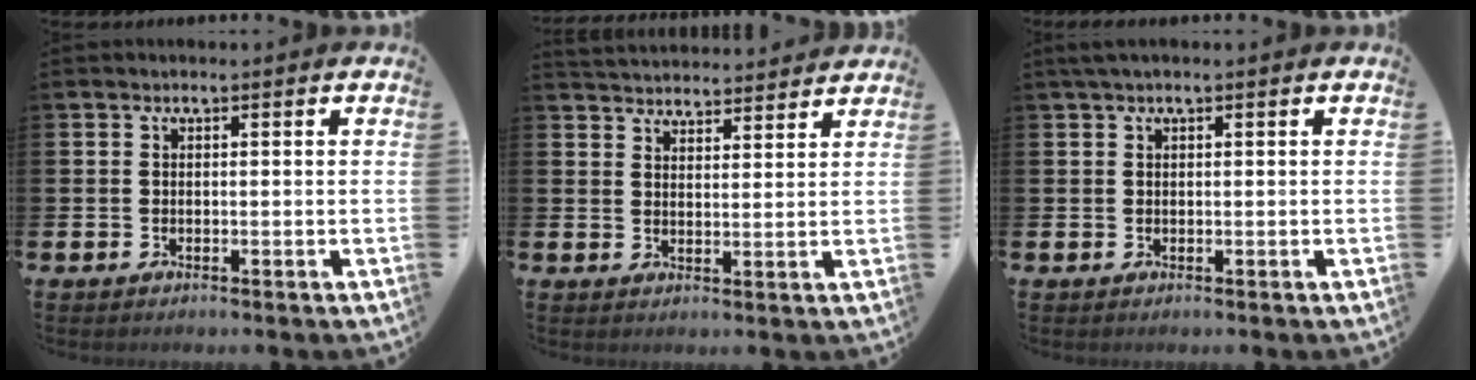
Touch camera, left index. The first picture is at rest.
{"total": 4.3, "force": [4.2, 0.5, -0.3], "torque": [-0.005, -0.027, 0.077]}
{"total": 0.9, "force": [0.6, 0.1, 0.7], "torque": [-0.016, 0.004, 0.011]}